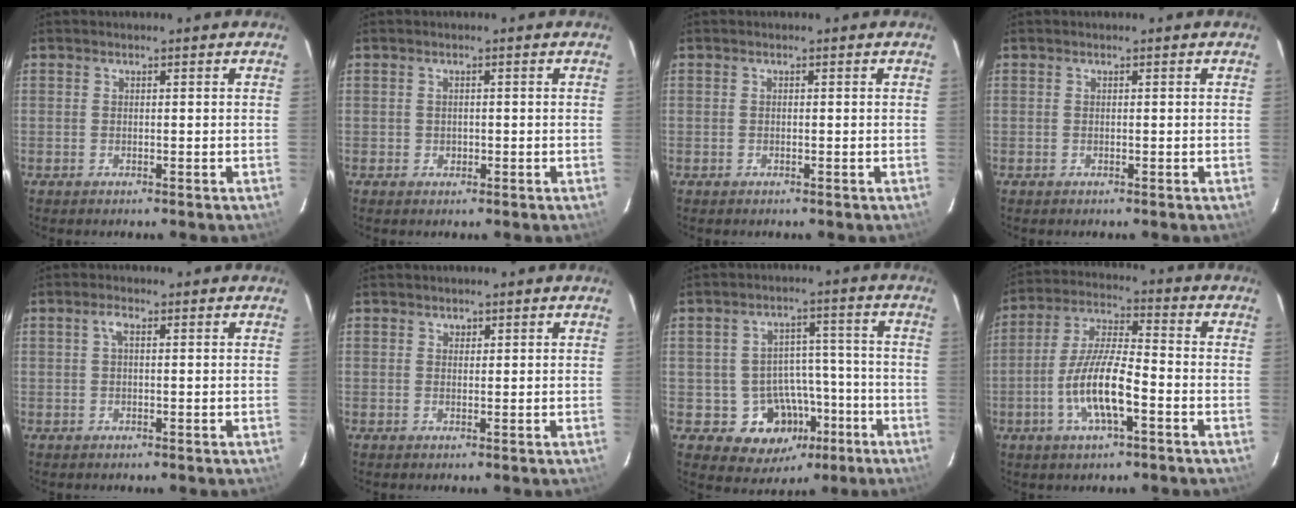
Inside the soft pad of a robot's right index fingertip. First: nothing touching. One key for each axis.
{"total": 1.2, "fx": -0.2, "fy": 1.1, "fz": 0.2, "tx": 0.000, "ty": 0.001, "tz": 0.001}
{"total": 0.0}
{"total": 0.0}
{"total": 1.7, "fx": 0.4, "fy": 0.6, "fz": 1.5, "tx": -0.033, "ty": 0.008, "tz": 0.006}
{"total": 0.9, "fx": 0.5, "fy": 0.7, "fz": 0.1, "tx": 0.000, "ty": 0.004, "tz": 0.007}
{"total": 10.9, "fx": -4.9, "fy": 9.0, "fz": 3.7, "tx": -0.070, "ty": 0.038, "tz": -0.043}
{"total": 11.3, "fx": -4.2, "fy": 2.8, "fz": 10.1, "tx": -0.207, "ty": -0.002, "tz": -0.080}